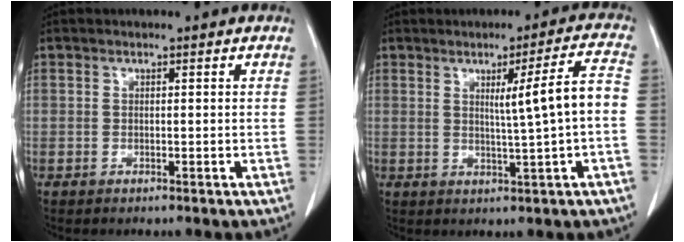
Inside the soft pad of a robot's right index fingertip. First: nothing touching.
{"total": 7.6, "force": [0.2, -0.9, 7.5], "torque": [-0.111, 0.004, 0.007]}